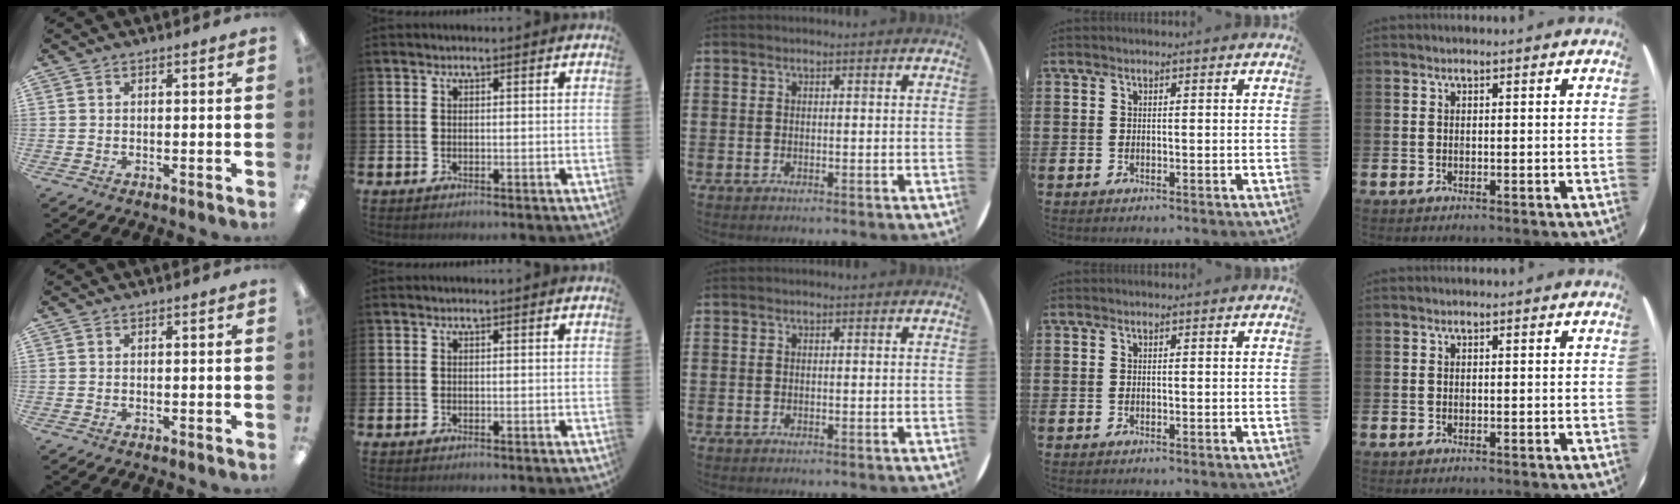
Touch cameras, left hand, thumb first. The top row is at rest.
{}